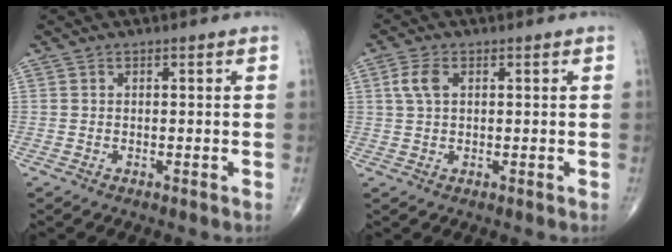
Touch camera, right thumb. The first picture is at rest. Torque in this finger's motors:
{"motor_torque": [0.30, 0.75, 0.41, 0.12, 0.14]}